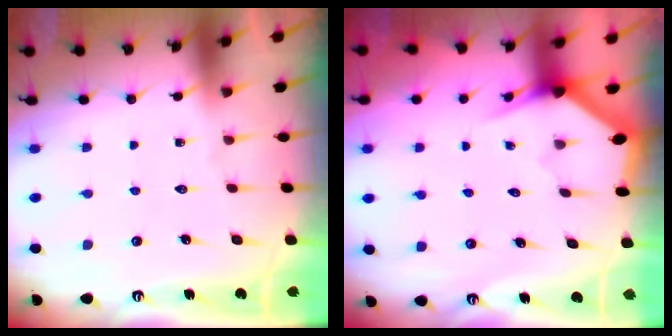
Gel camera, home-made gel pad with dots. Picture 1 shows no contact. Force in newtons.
{"total": 3.1, "press": 3.1, "slide": 0.2}